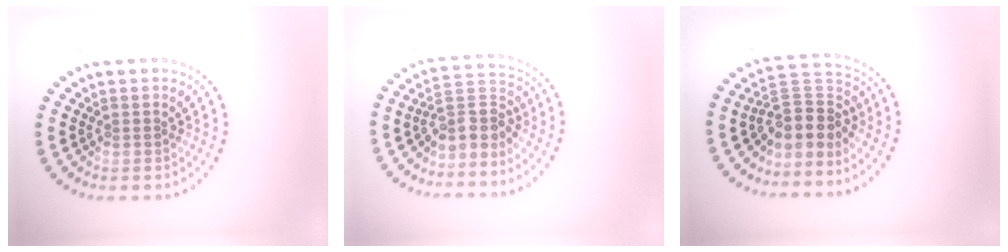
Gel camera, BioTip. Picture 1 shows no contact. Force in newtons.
{"total": 3.2, "press": 2.6, "slide": 1.9}
{"total": 3.9, "press": 3.0, "slide": 2.5}